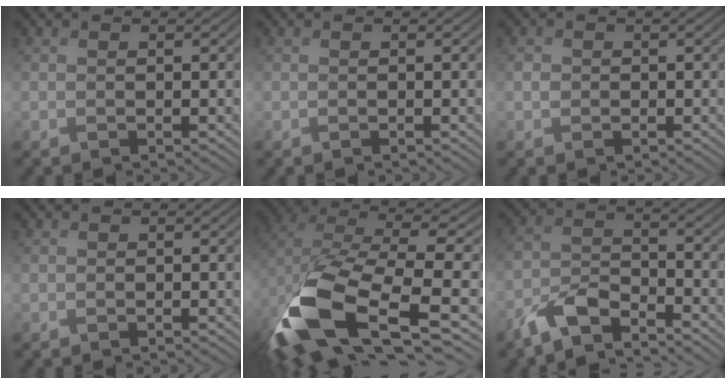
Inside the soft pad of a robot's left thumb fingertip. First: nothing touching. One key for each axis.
{"total": 0.0}
{"total": 1.2, "fx": -0.2, "fy": 1.1, "fz": 0.4, "tx": -0.007, "ty": -0.004, "tz": -0.009}
{"total": 0.0}
{"total": 16.9, "fx": -5.7, "fy": 7.9, "fz": 13.8, "tx": -0.344, "ty": -0.035, "tz": -0.085}
{"total": 6.8, "fx": -5.3, "fy": 2.3, "fz": 3.5, "tx": -0.074, "ty": -0.003, "tz": -0.117}